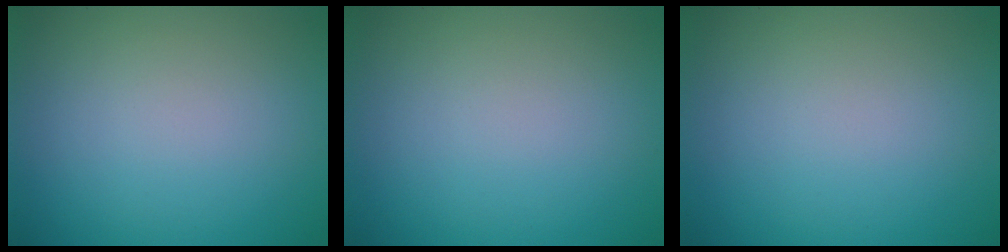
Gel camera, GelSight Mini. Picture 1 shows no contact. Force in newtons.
{"total": 0.0}
{"total": 0.0}